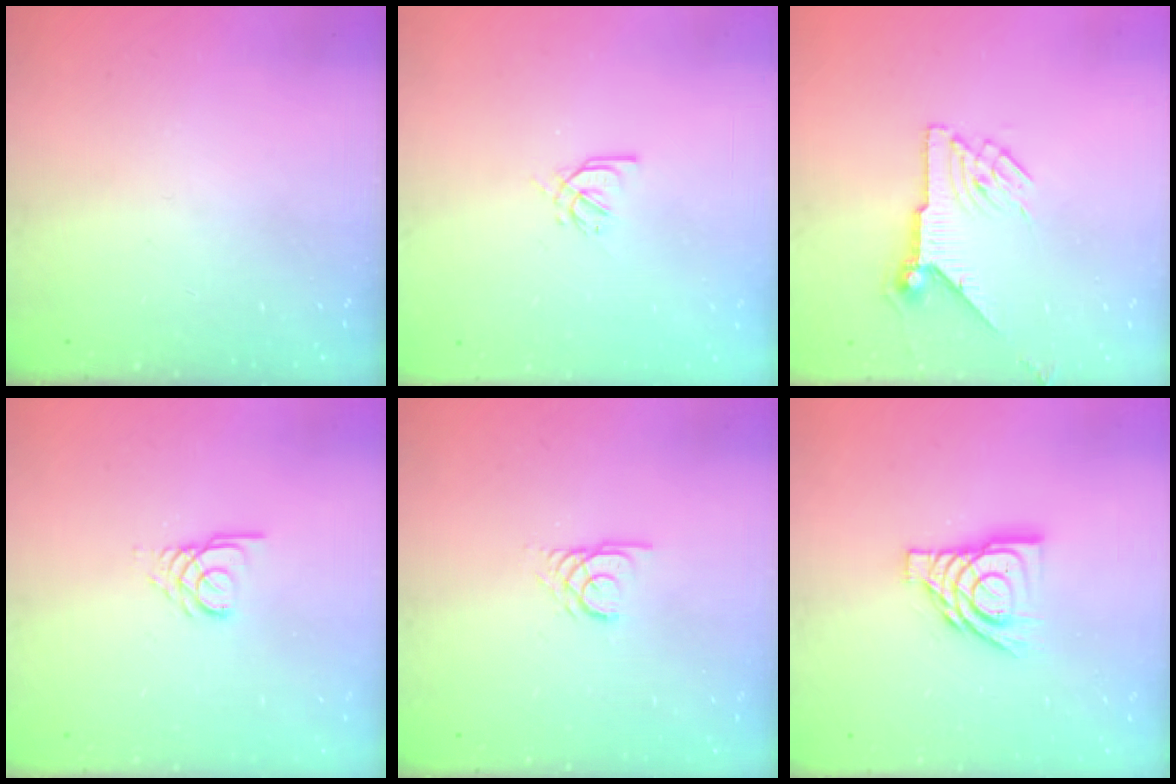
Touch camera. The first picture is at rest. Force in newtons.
{"total": 2.4, "press": 2.4, "slide": 0.5}
{"total": 7.5, "press": 7.5, "slide": 0.4}
{"total": 3.5, "press": 3.5, "slide": 0.4}
{"total": 2.2, "press": 2.2, "slide": 0.3}
{"total": 12.9, "press": 12.8, "slide": 1.6}